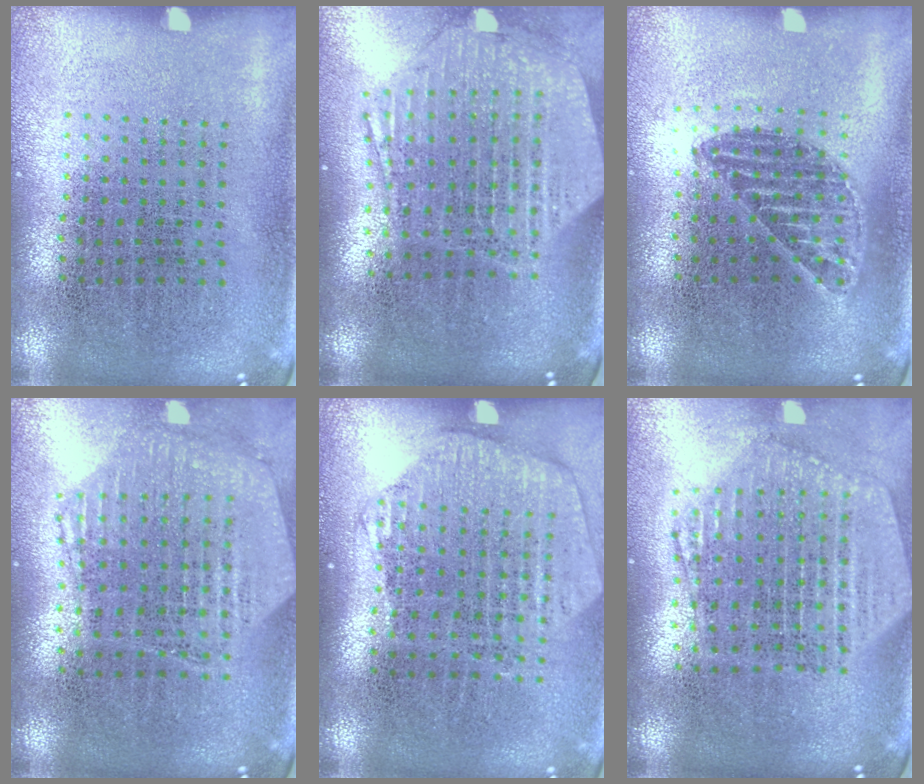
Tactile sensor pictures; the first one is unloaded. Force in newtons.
{"total": 2.7, "press": 2.2, "slide": 1.5}
{"total": 1.1, "press": 1.0, "slide": 0.4}
{"total": 1.1, "press": 1.1, "slide": 0.2}
{"total": 1.8, "press": 1.6, "slide": 0.9}
{"total": 2.3, "press": 2.0, "slide": 1.1}